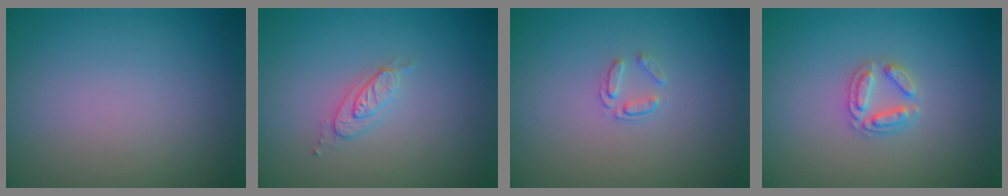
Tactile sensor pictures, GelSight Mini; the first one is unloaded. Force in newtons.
{"total": 2.0, "press": 2.0, "slide": 0.4}
{"total": 1.1, "press": 0.7, "slide": 0.9}
{"total": 2.2, "press": 2.2, "slide": 0.3}